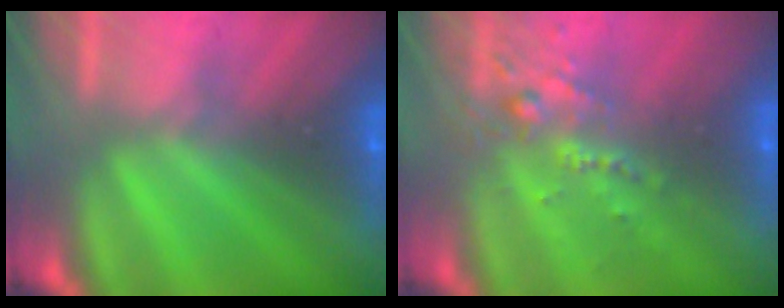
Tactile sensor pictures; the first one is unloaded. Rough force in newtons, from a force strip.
{"total": 2.6}